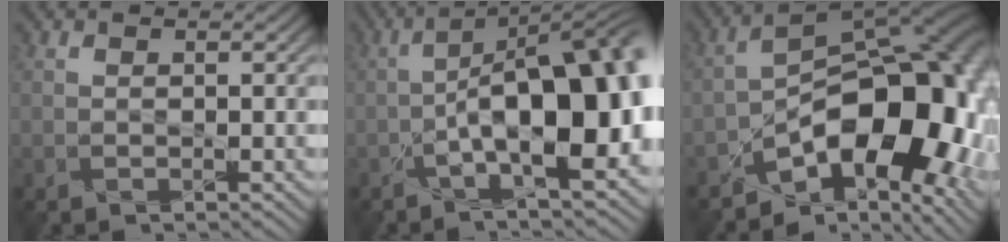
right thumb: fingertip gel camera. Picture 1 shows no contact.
{"total": 15.9, "force": [-2.9, 6.2, 14.4], "torque": [-0.206, -0.006, -0.039]}
{"total": 15.4, "force": [-6.6, 8.3, 11.2], "torque": [-0.127, -0.011, -0.117]}